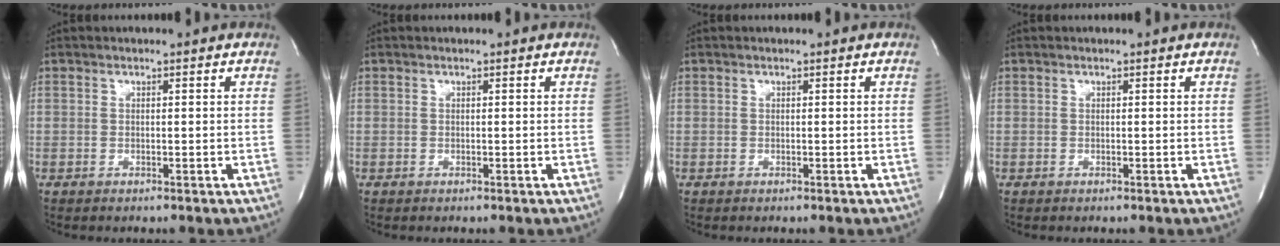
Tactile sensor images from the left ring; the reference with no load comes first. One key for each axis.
{"total": 0.0}
{"total": 0.0}
{"total": 0.0}